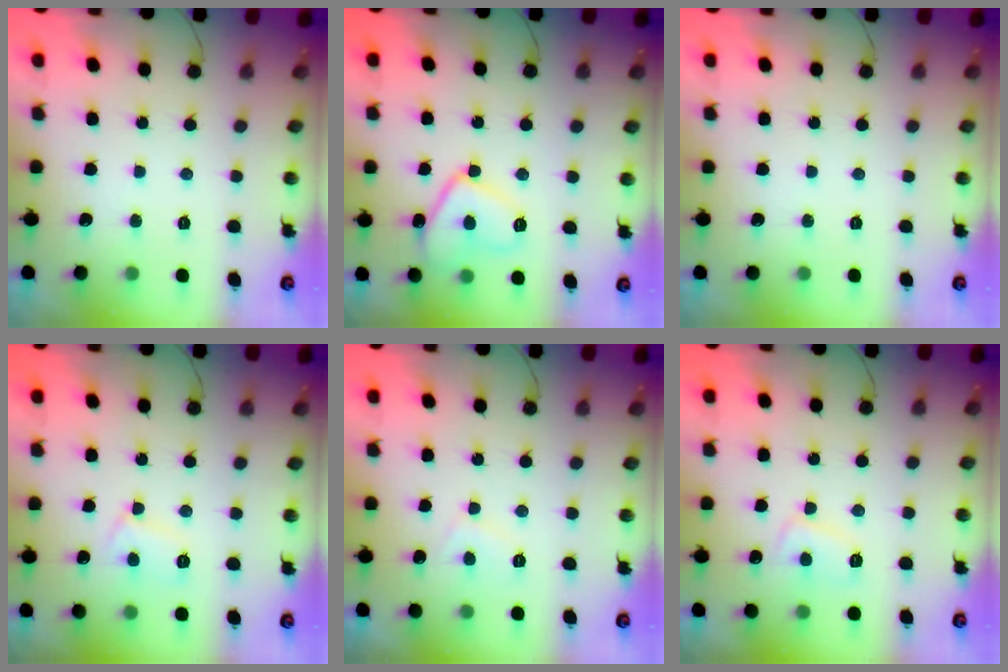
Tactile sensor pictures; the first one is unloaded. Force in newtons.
{"total": 10.9, "press": 10.9, "slide": 1.1}
{"total": 0.0}
{"total": 6.2, "press": 6.2, "slide": 0.5}
{"total": 2.3, "press": 2.2, "slide": 0.8}
{"total": 6.4, "press": 6.3, "slide": 0.5}